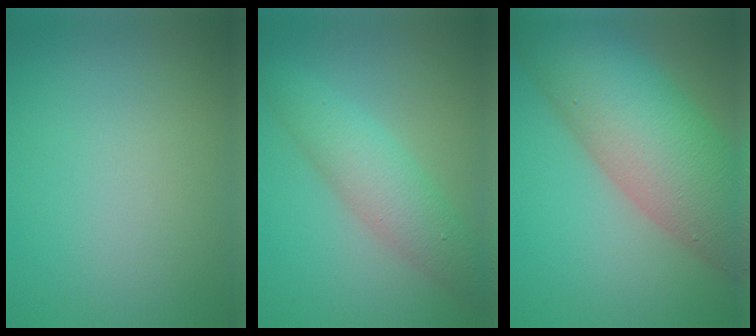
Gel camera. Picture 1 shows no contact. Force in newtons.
{"total": 4.6, "press": 4.6, "slide": 0.0}
{"total": 13.1, "press": 13.1, "slide": 0.6}